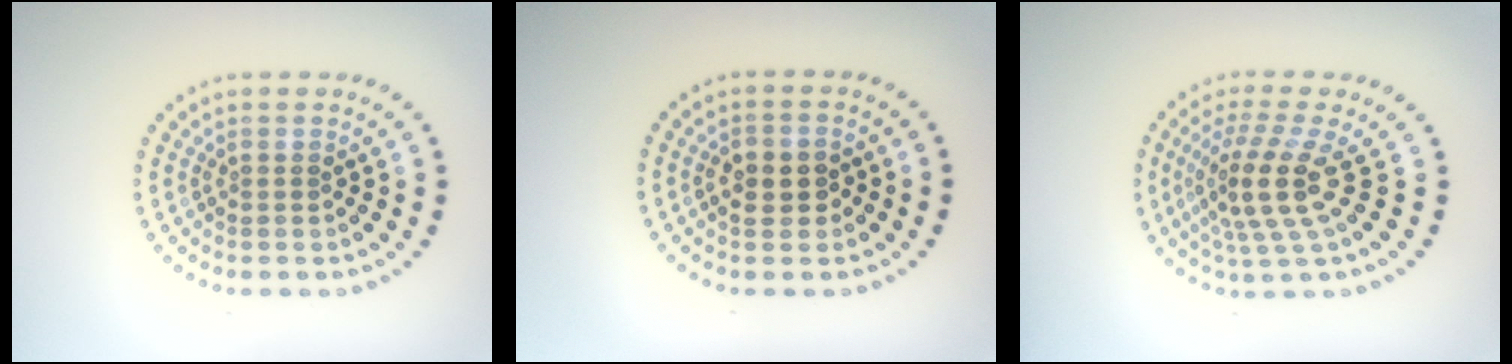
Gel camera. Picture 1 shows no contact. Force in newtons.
{"total": 2.6, "press": 2.6, "slide": 0.3}
{"total": 4.7, "press": 3.4, "slide": 3.3}